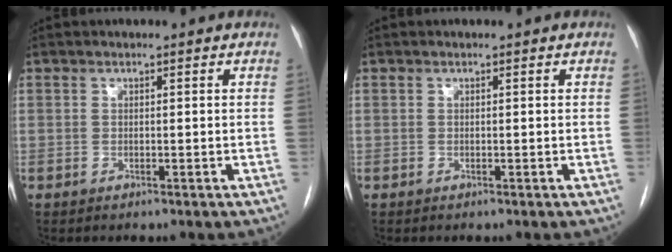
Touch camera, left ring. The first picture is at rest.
{"total": 0.0}